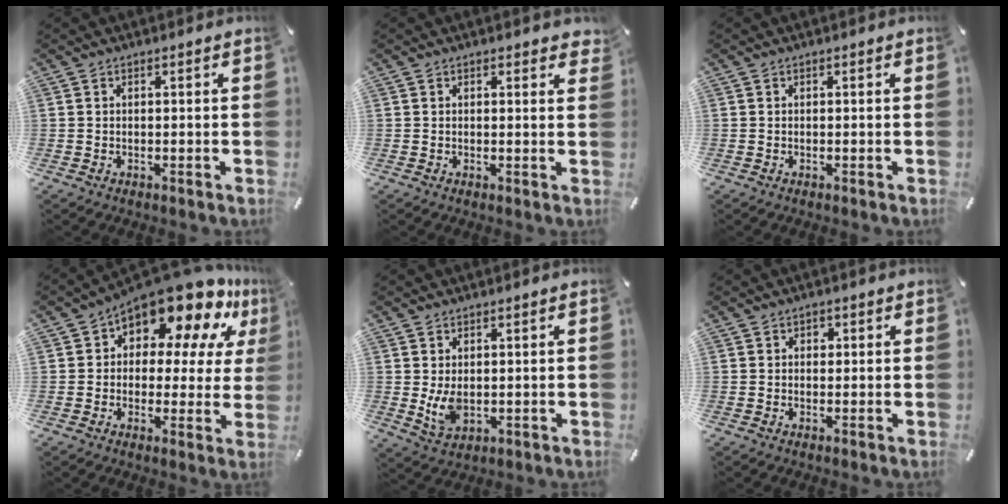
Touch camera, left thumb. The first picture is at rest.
{"total": 1.1, "force": [0.8, 0.5, 0.4], "torque": [-0.003, -0.002, 0.014]}
{"total": 0.0}
{"total": 16.3, "force": [11.6, 7.1, 9.0], "torque": [-0.144, -0.097, 0.198]}
{"total": 5.4, "force": [0.5, 3.5, 4.0], "torque": [-0.093, -0.007, 0.006]}
{"total": 1.3, "force": [0.2, 1.2, 0.4], "torque": [-0.003, 0.003, 0.001]}